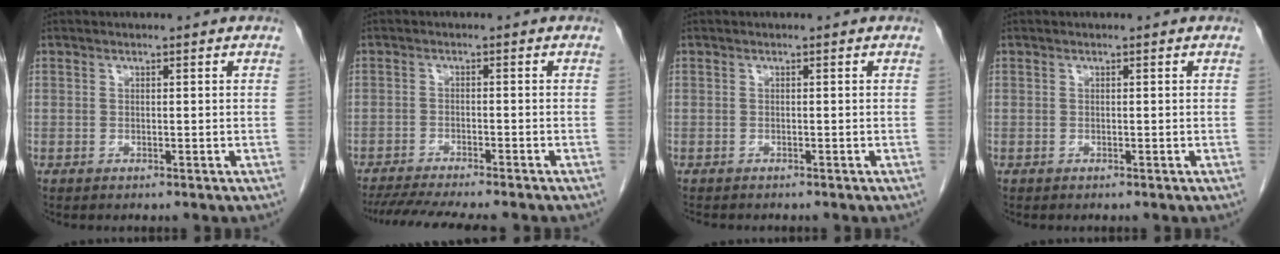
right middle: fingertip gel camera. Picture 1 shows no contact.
{"total": 11.9, "force": [-10.5, 0.7, 5.6], "torque": [-0.080, -0.014, -0.151]}
{"total": 2.4, "force": [-2.1, 0.8, 1.0], "torque": [-0.018, -0.006, -0.025]}
{"total": 0.0}